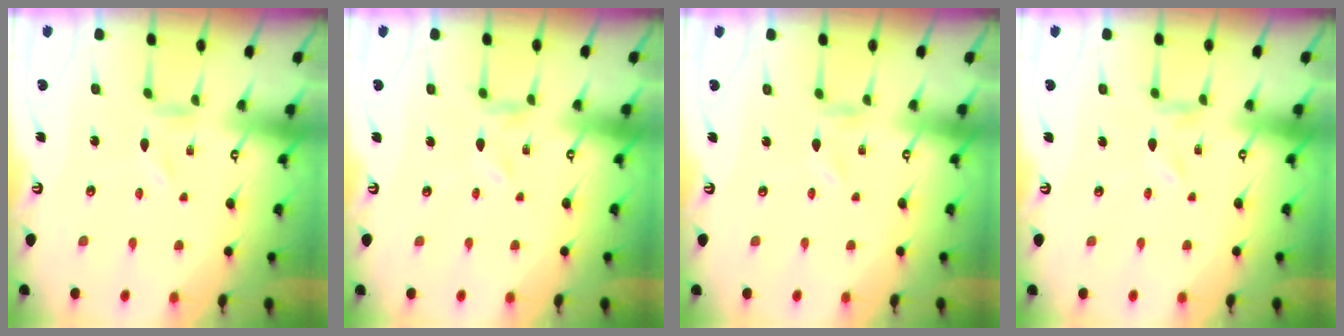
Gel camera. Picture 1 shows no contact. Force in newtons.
{"total": 2.0, "press": 2.0, "slide": 0.3}
{"total": 0.0}
{"total": 2.0, "press": 2.0, "slide": 0.3}